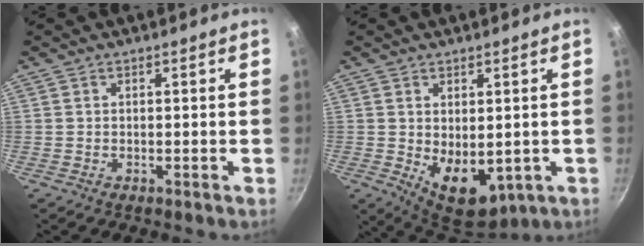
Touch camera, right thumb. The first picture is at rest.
{"total": 9.6, "force": [-0.7, 6.0, 7.5], "torque": [-0.088, -0.020, 0.010]}